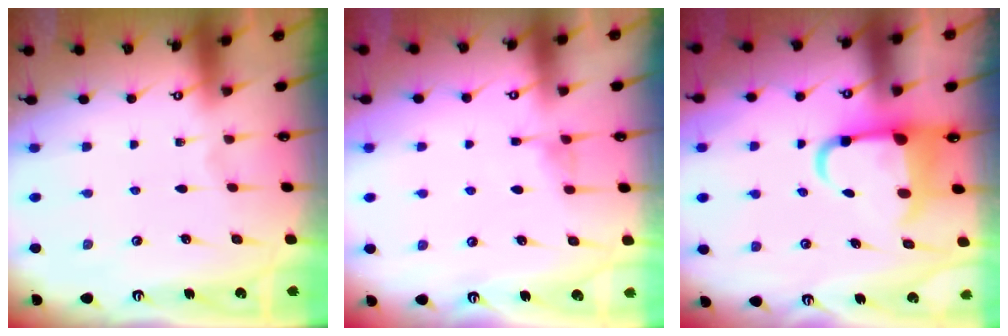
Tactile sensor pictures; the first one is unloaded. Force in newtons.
{"total": 5.6, "press": 5.6, "slide": 0.3}
{"total": 6.6, "press": 6.4, "slide": 1.7}